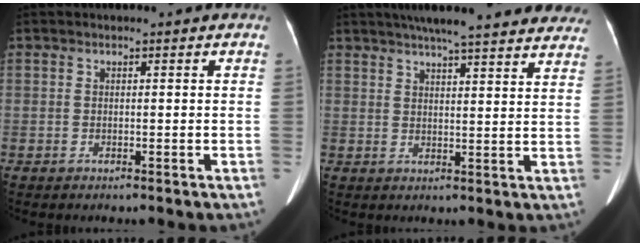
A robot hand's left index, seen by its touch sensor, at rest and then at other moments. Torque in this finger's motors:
{"motor_torque": [0.94, -1.20, 0.26, 0.08]}